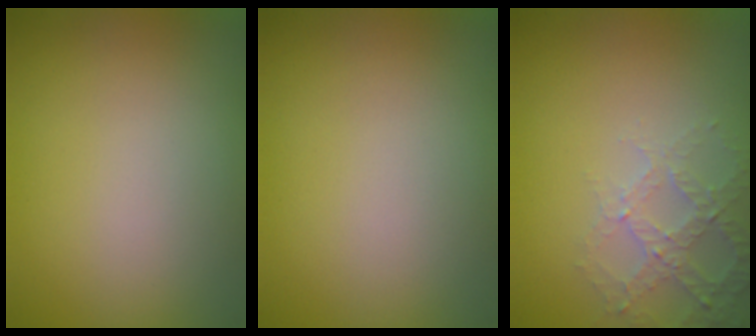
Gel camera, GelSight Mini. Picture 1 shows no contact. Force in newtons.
{"total": 0.0}
{"total": 2.8, "press": 2.7, "slide": 0.8}